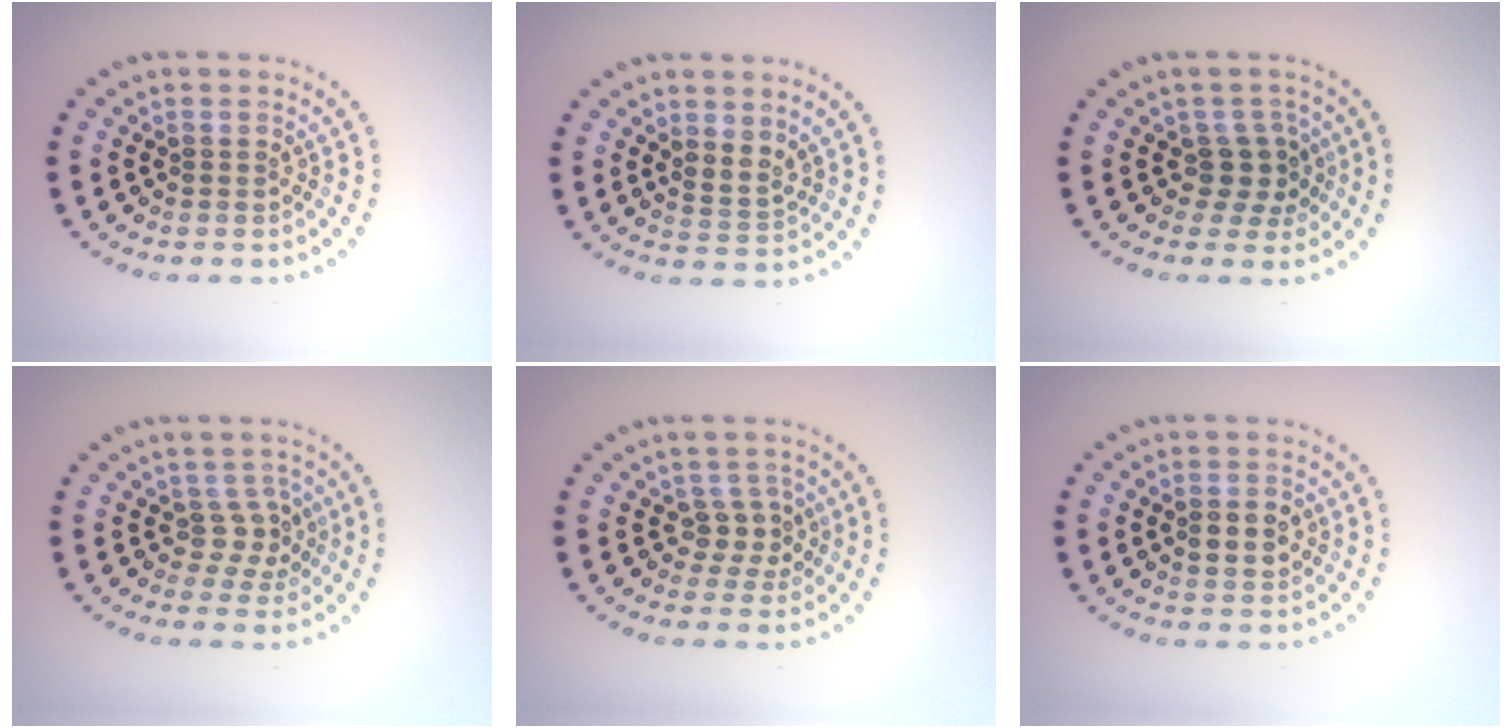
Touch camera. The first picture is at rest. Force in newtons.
{"total": 2.0, "press": 1.3, "slide": 1.5}
{"total": 2.5, "press": 2.0, "slide": 1.5}
{"total": 2.2, "press": 1.6, "slide": 1.5}
{"total": 2.0, "press": 1.5, "slide": 1.3}
{"total": 1.9, "press": 1.9, "slide": 0.0}